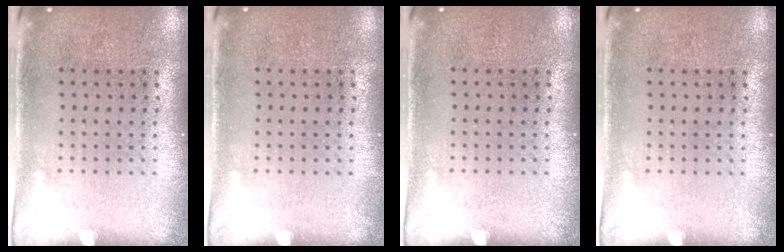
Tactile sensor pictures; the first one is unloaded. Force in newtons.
{"total": 0.0}
{"total": 0.0}
{"total": 0.0}